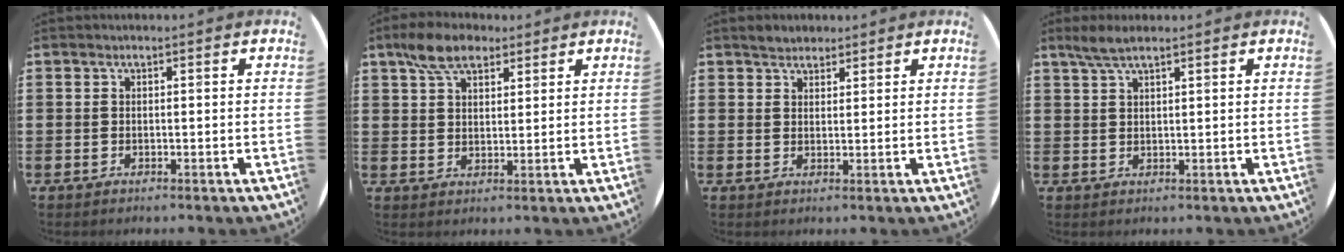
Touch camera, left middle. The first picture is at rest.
{"total": 6.3, "force": [4.6, 3.2, 2.9], "torque": [-0.063, 0.004, 0.086]}
{"total": 2.2, "force": [2.1, 0.8, 0.1], "torque": [0.002, 0.002, 0.039]}
{"total": 3.0, "force": [2.3, 0.5, 1.9], "torque": [-0.041, 0.004, 0.042]}